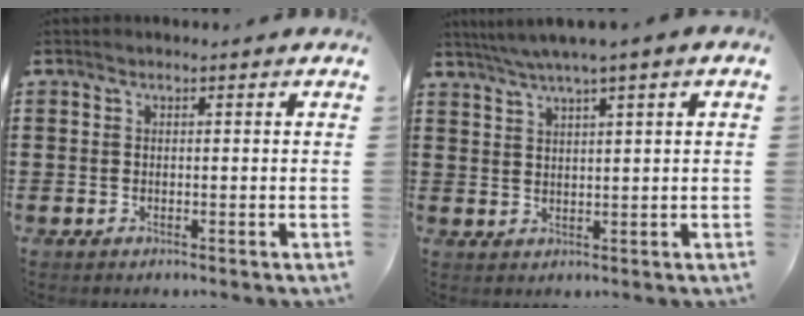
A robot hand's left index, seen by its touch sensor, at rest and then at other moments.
{"total": 3.3, "force": [2.2, -0.4, 2.4], "torque": [-0.049, -0.003, 0.038]}